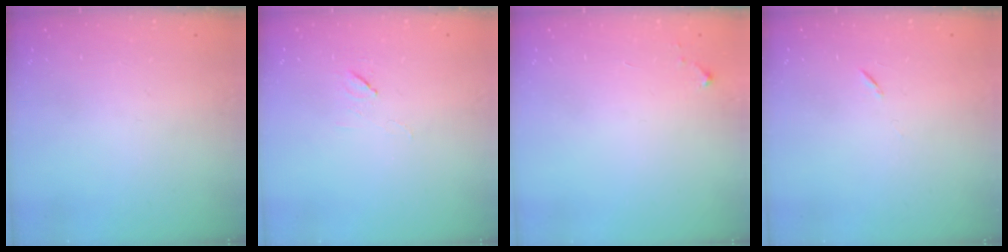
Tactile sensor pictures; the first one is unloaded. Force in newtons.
{"total": 5.4, "press": 5.3, "slide": 1.0}
{"total": 2.6, "press": 2.6, "slide": 0.4}
{"total": 5.8, "press": 5.4, "slide": 2.1}